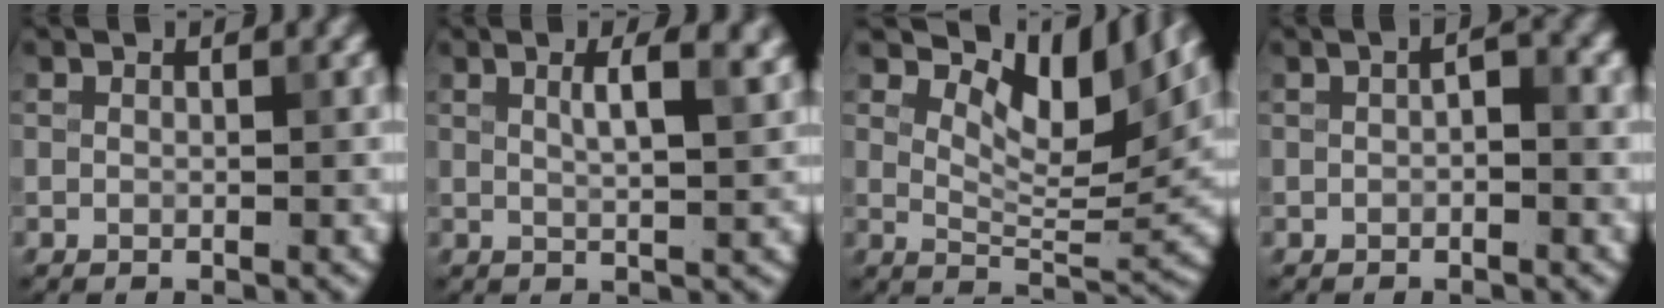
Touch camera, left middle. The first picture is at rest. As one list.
[{"total": 4.2, "force": [1.6, 1.4, 3.6], "torque": [-0.042, 0.008, 0.017]}, {"total": 8.2, "force": [4.9, 3.3, 5.6], "torque": [-0.086, 0.000, 0.084]}, {"total": 1.3, "force": [-0.2, 0.5, 1.2], "torque": [-0.023, 0.004, -0.004]}]